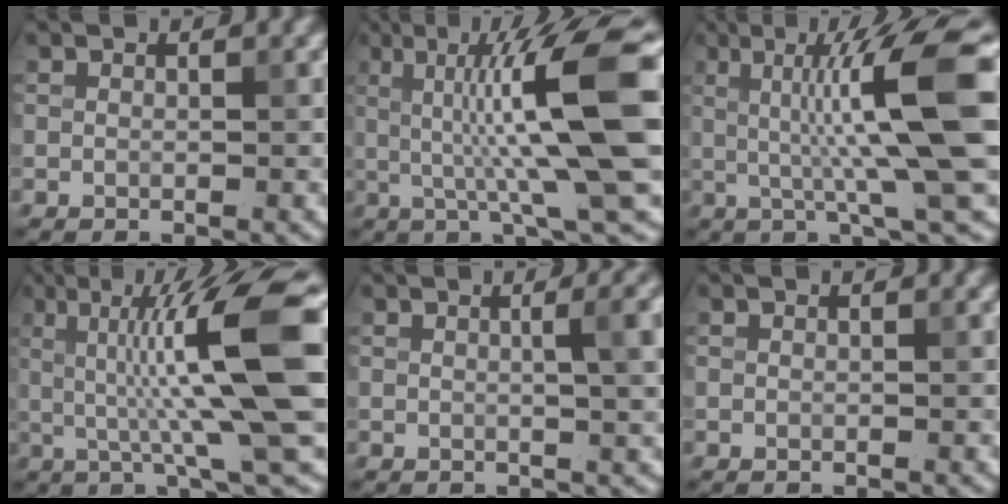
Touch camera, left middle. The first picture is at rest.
{"total": 12.7, "force": [1.5, 2.3, 12.4], "torque": [-0.183, 0.015, 0.025]}
{"total": 11.6, "force": [1.4, 1.8, 11.3], "torque": [-0.161, 0.011, 0.024]}
{"total": 13.0, "force": [1.6, 2.3, 12.7], "torque": [-0.189, 0.016, 0.026]}
{"total": 5.2, "force": [0.9, 1.8, 4.8], "torque": [-0.039, 0.017, 0.011]}
{"total": 0.0}